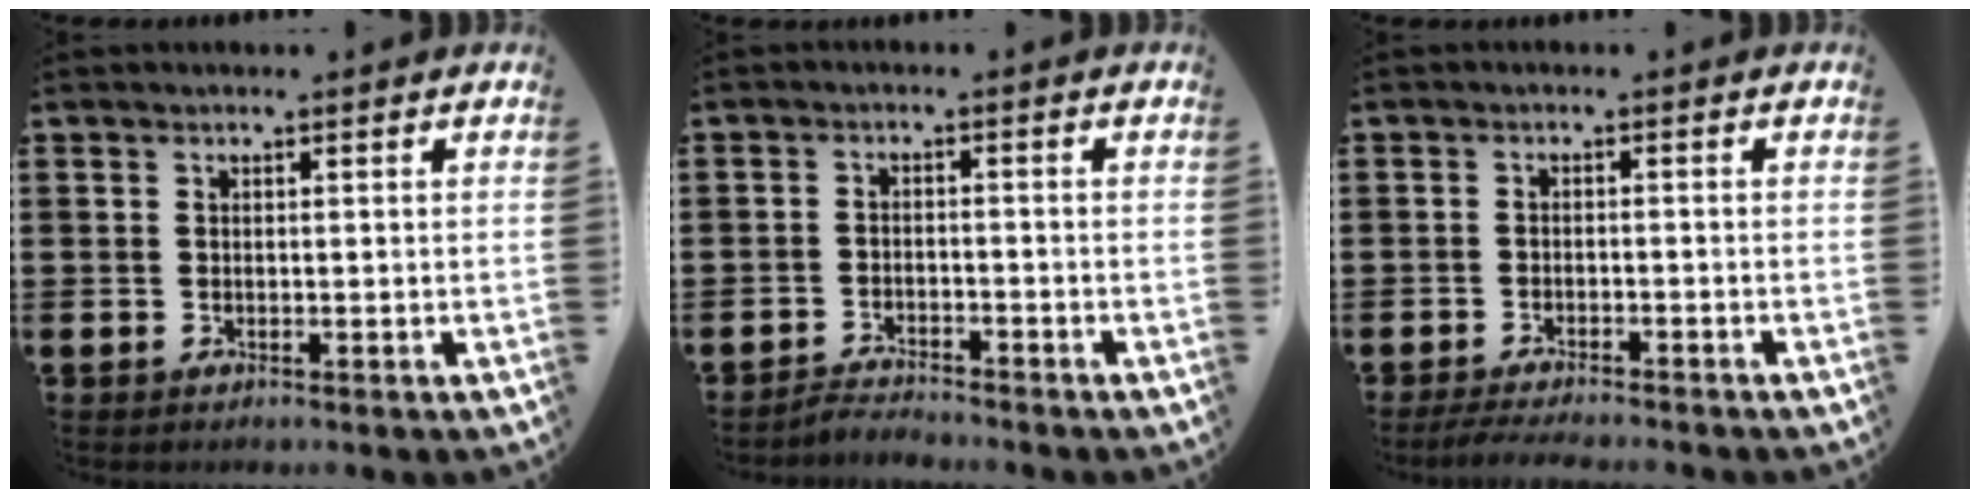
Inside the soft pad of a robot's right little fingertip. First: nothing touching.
{"total": 2.3, "force": [-2.3, -0.1, -0.2], "torque": [-0.002, 0.004, -0.050]}
{"total": 2.0, "force": [-2.0, 0.0, 0.6], "torque": [-0.010, 0.004, -0.039]}